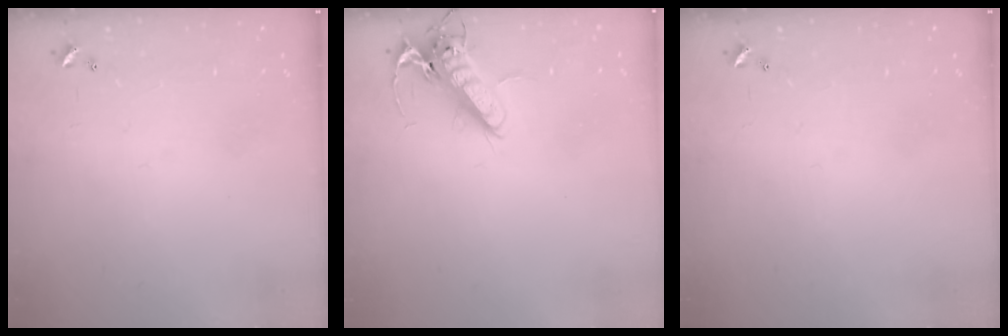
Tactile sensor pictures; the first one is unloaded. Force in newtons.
{"total": 13.3, "press": 13.1, "slide": 2.4}
{"total": 0.0}